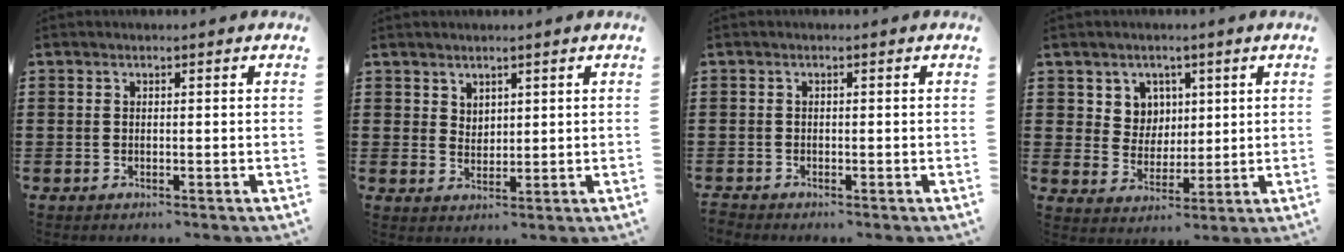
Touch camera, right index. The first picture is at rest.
{"total": 2.5, "force": [2.0, 1.5, 0.2], "torque": [-0.008, 0.005, 0.039]}
{"total": 0.7, "force": [-0.7, 0.3, -0.1], "torque": [-0.001, 0.002, -0.016]}
{"total": 5.2, "force": [2.4, 4.6, 0.7], "torque": [-0.032, 0.007, 0.042]}